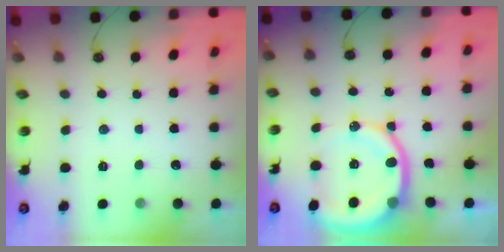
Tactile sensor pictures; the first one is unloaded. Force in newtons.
{"total": 12.3, "press": 12.2, "slide": 1.6}